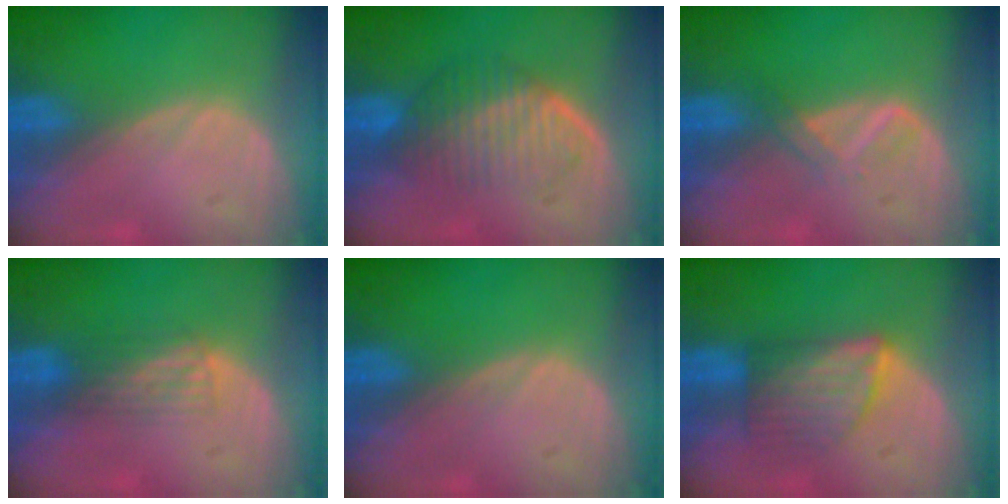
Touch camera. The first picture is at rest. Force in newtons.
{"total": 6.2, "press": 6.1, "slide": 1.0}
{"total": 2.1, "press": 2.1, "slide": 0.2}
{"total": 2.9, "press": 2.6, "slide": 1.2}
{"total": 0.0}
{"total": 5.9, "press": 5.7, "slide": 1.5}